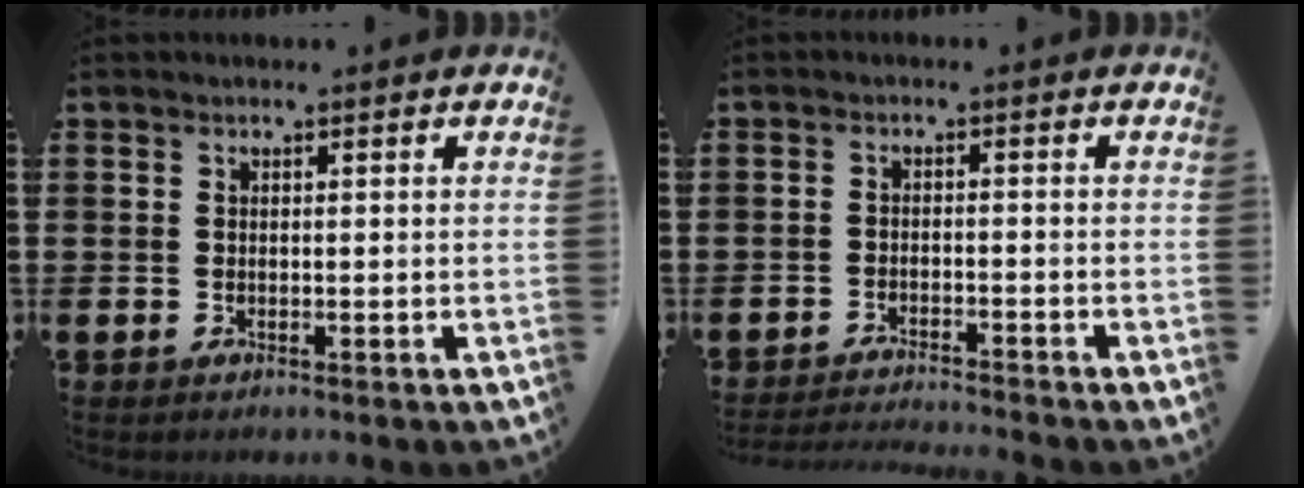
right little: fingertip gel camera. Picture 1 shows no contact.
{"total": 2.0, "force": [-1.9, -0.3, 0.2], "torque": [-0.004, 0.002, -0.040]}